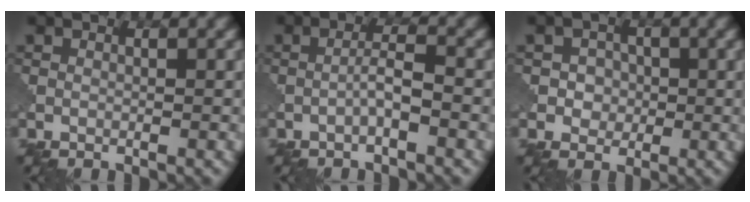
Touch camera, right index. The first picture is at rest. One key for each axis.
{"total": 2.1, "fx": -0.9, "fy": 0.2, "fz": 1.9, "tx": -0.036, "ty": 0.010, "tz": -0.021}
{"total": 2.2, "fx": 0.0, "fy": 2.1, "fz": 0.8, "tx": -0.002, "ty": 0.000, "tz": -0.005}